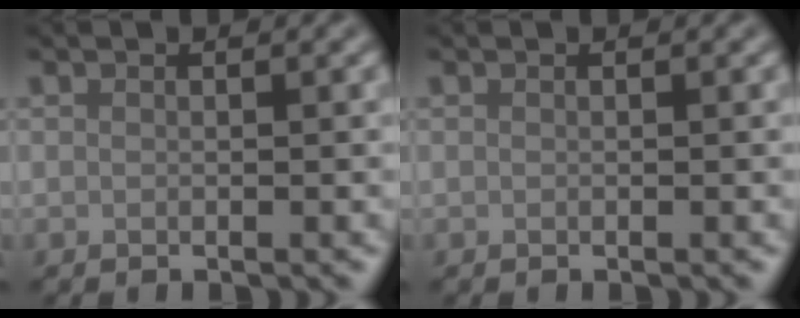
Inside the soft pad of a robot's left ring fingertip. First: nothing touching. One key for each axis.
{"total": 0.0}